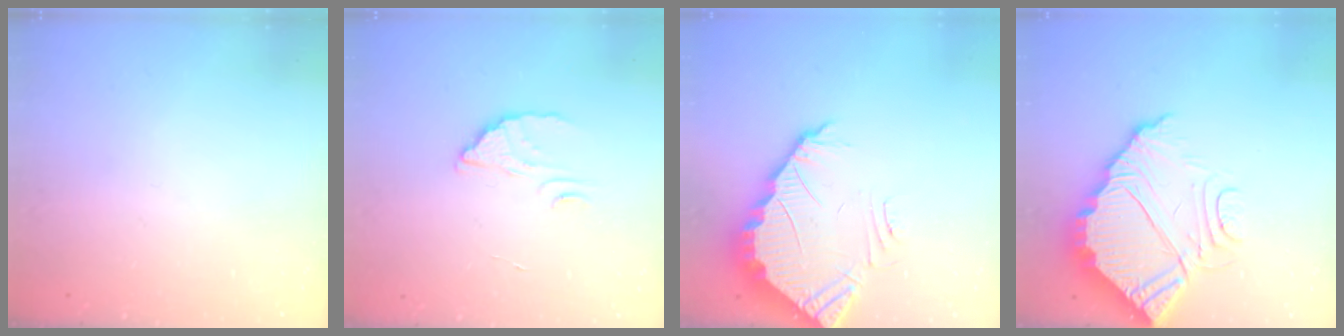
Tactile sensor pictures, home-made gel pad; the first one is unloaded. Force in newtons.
{"total": 2.4, "press": 2.4, "slide": 0.1}
{"total": 4.6, "press": 4.6, "slide": 0.3}
{"total": 9.5, "press": 9.5, "slide": 0.6}